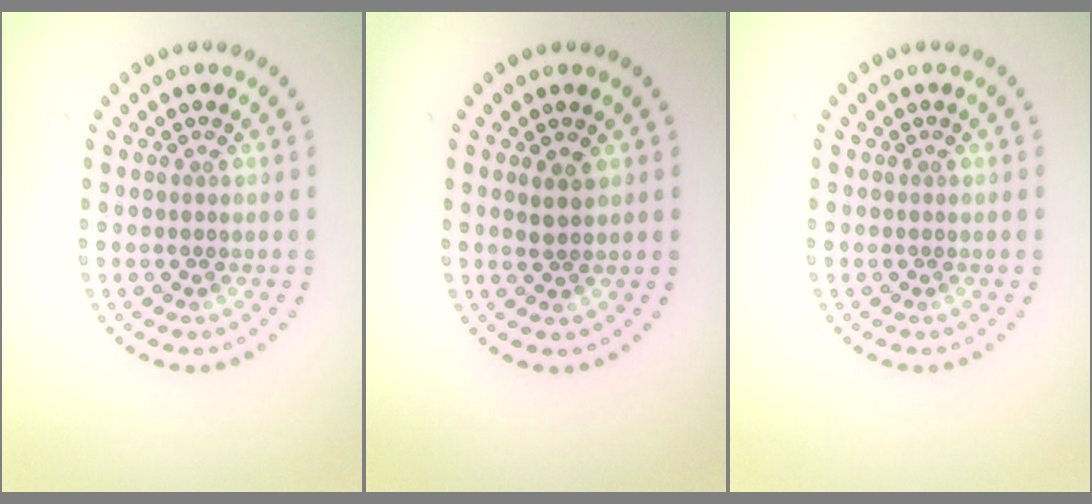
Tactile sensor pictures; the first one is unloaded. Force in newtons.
{"total": 1.4, "press": 1.2, "slide": 0.7}
{"total": 0.0}